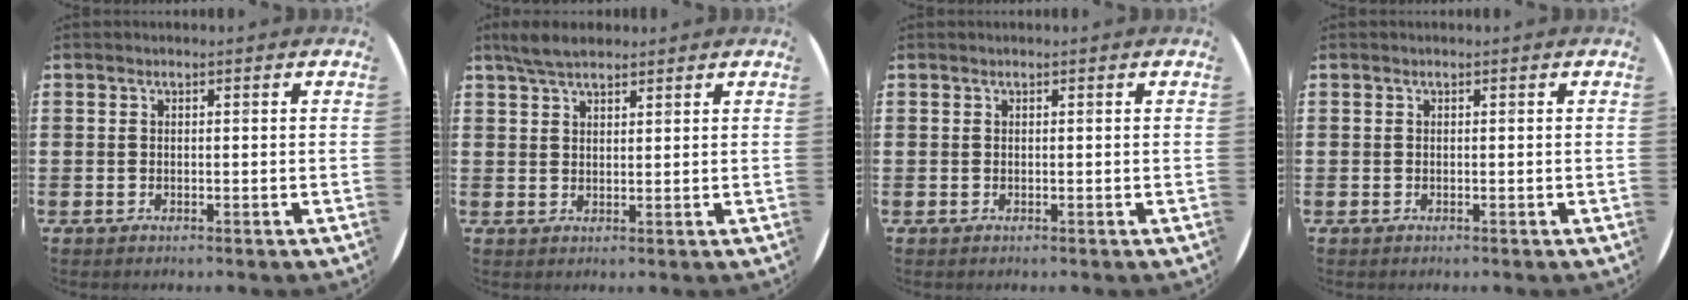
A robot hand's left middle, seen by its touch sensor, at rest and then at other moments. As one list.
[{"total": 4.1, "force": [3.4, 1.2, 1.9], "torque": [-0.045, 0.003, 0.063]}, {"total": 0.0}, {"total": 0.0}]